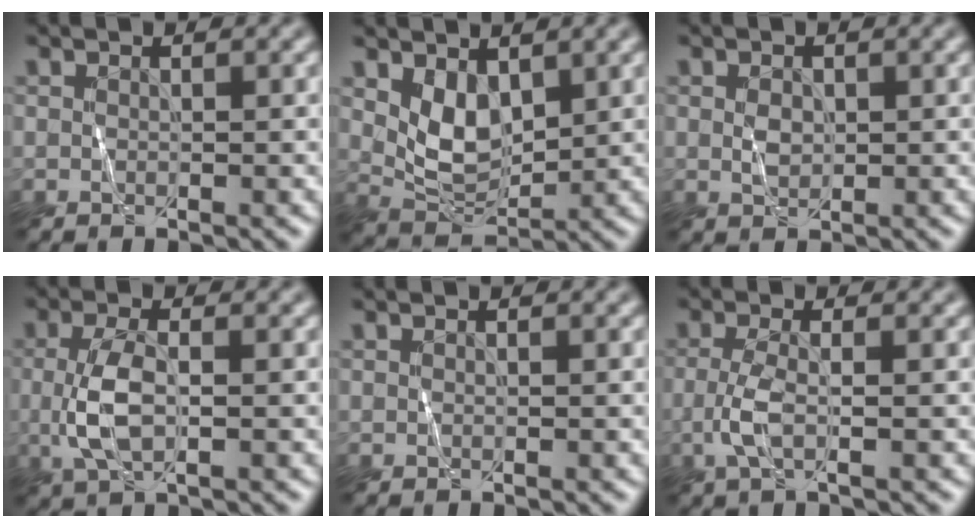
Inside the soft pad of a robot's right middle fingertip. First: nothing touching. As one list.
[{"total": 3.7, "force": [1.6, 2.2, 2.4], "torque": [-0.056, -0.008, 0.039]}, {"total": 1.1, "force": [0.2, 0.9, 0.6], "torque": [-0.019, 0.001, 0.006]}, {"total": 3.6, "force": [-0.1, 1.6, 3.2], "torque": [-0.084, 0.001, -0.002]}, {"total": 0.0}, {"total": 2.3, "force": [-0.5, 0.7, 2.1], "torque": [-0.057, 0.000, -0.014]}]